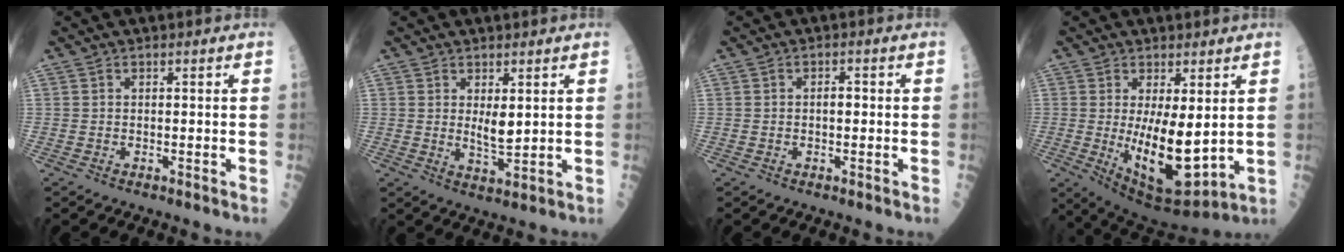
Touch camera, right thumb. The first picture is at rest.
{"total": 4.0, "force": [1.1, 1.4, 3.5], "torque": [-0.055, -0.017, 0.025]}
{"total": 1.6, "force": [0.0, 0.9, 1.4], "torque": [-0.016, 0.005, -0.002]}
{"total": 13.9, "force": [0.2, 5.5, 12.7], "torque": [-0.201, -0.033, 0.025]}